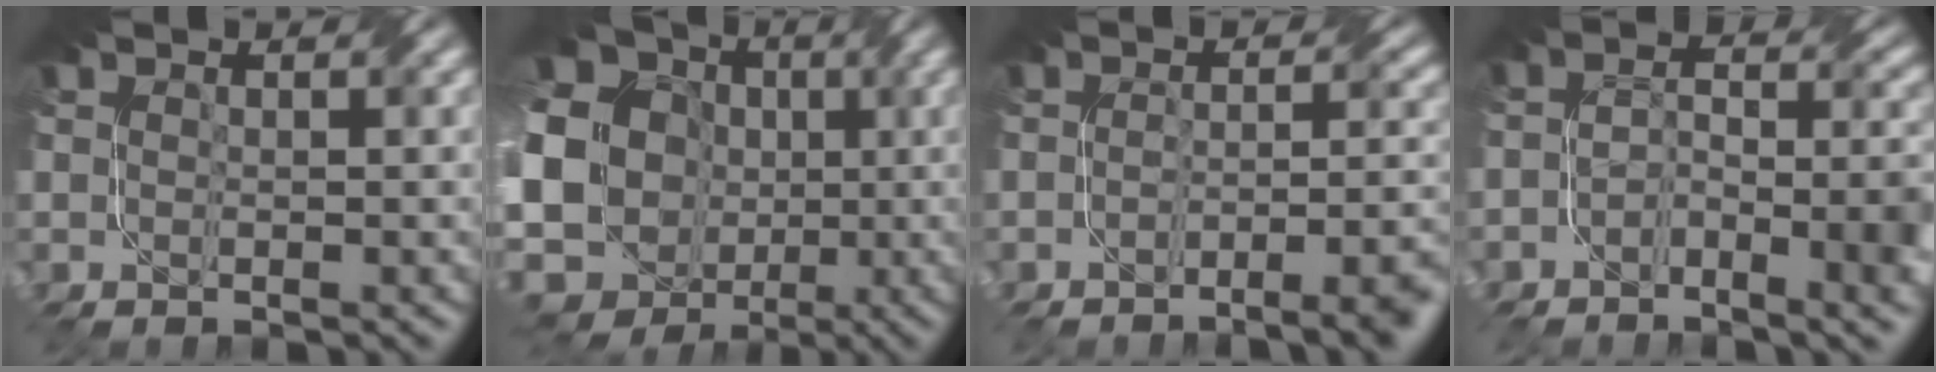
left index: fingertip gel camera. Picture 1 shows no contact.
{"total": 21.7, "force": [-1.8, 19.7, 9.0], "torque": [-0.194, 0.005, -0.077]}
{"total": 5.6, "force": [-3.2, 1.5, 4.3], "torque": [-0.048, 0.002, -0.044]}
{"total": 5.2, "force": [-2.1, 2.0, 4.3], "torque": [-0.065, -0.004, -0.040]}